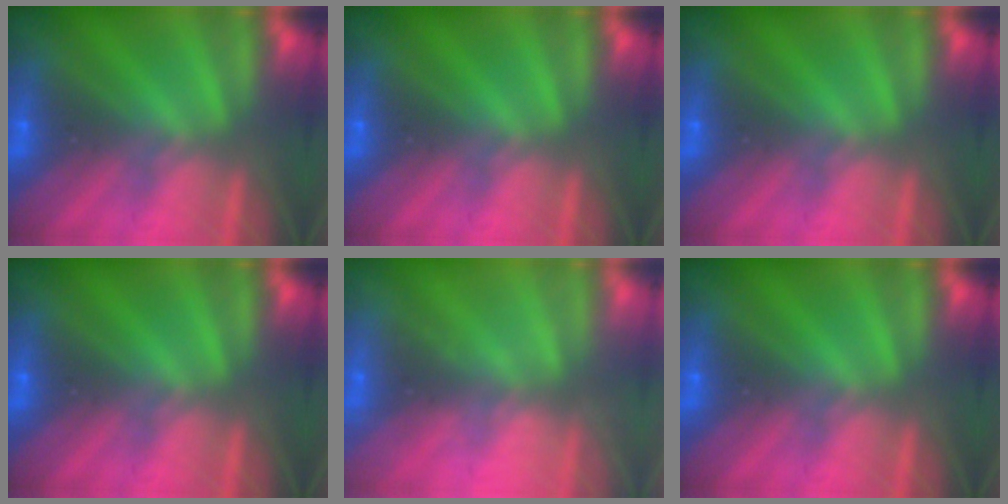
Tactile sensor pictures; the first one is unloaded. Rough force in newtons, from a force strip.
{"total": 0.0}
{"total": 0.0}
{"total": 0.0}
{"total": 2.1}
{"total": 0.0}